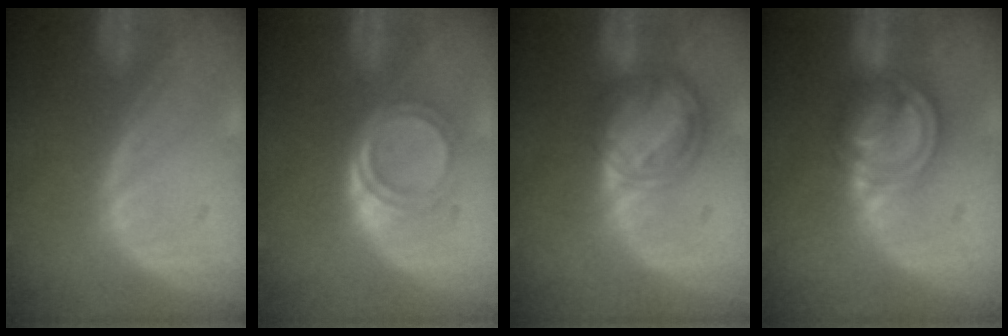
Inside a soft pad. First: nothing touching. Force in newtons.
{"total": 5.3, "press": 4.5, "slide": 2.8}
{"total": 8.2, "press": 6.9, "slide": 4.4}
{"total": 7.9, "press": 6.7, "slide": 4.0}